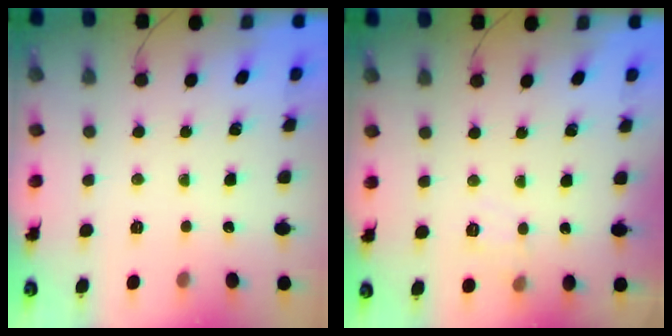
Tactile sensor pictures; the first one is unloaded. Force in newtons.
{"total": 4.3, "press": 4.0, "slide": 1.6}